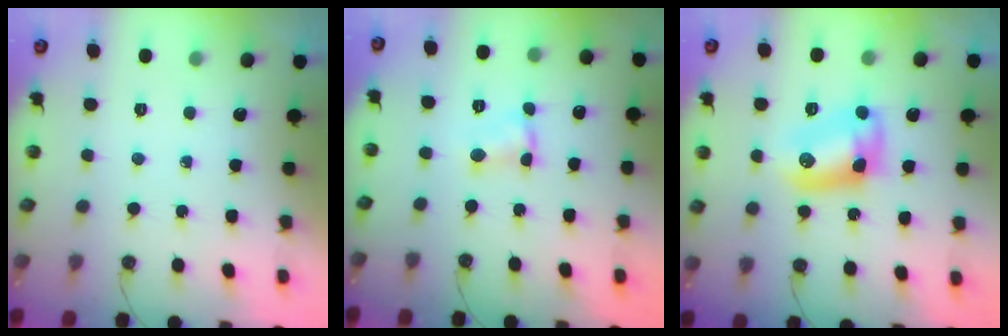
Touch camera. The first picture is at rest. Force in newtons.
{"total": 2.5, "press": 2.5, "slide": 0.2}
{"total": 9.0, "press": 9.0, "slide": 0.3}